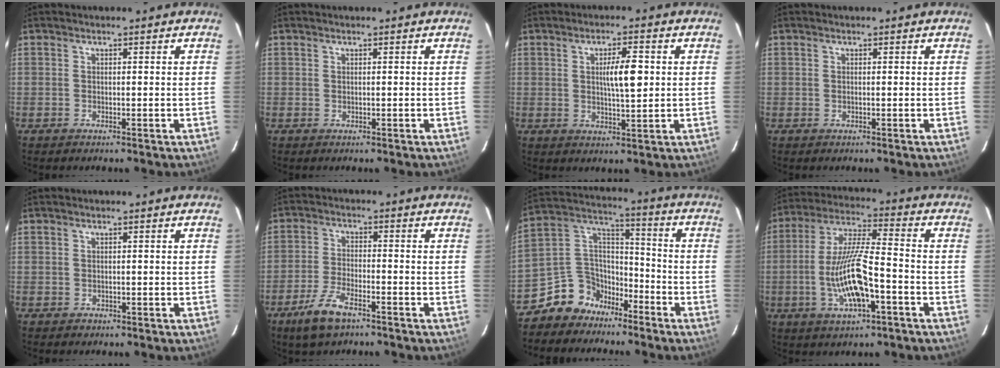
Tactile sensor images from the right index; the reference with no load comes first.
{"total": 0.0}
{"total": 5.7, "force": [0.9, 1.0, 5.5], "torque": [-0.091, 0.004, 0.016]}
{"total": 0.0}
{"total": 0.6, "force": [-0.3, 0.5, 0.0], "torque": [-0.002, 0.004, -0.005]}
{"total": 6.7, "force": [-4.5, 1.8, 4.6], "torque": [-0.103, -0.008, -0.081]}
{"total": 10.0, "force": [-7.5, 6.7, 0.6], "torque": [-0.015, 0.065, -0.138]}
{"total": 13.1, "force": [-3.7, 2.4, 12.3], "torque": [-0.243, 0.000, -0.065]}